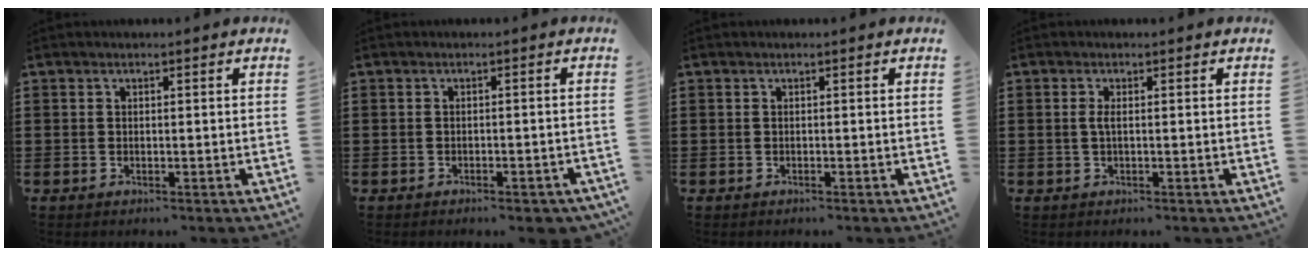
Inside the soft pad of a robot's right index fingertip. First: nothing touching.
{"total": 1.6, "force": [-1.4, 0.2, 0.6], "torque": [-0.014, -0.001, -0.028]}
{"total": 0.0}
{"total": 1.4, "force": [-0.1, 0.3, 1.4], "torque": [-0.035, -0.003, -0.005]}